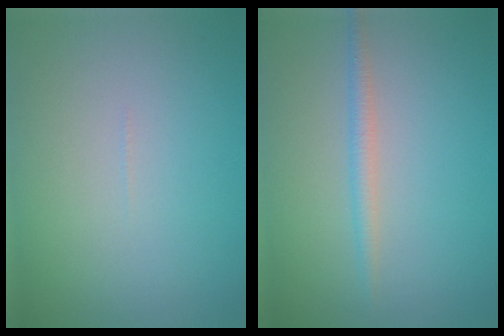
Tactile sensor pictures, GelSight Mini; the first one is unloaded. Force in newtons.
{"total": 1.7, "press": 1.7, "slide": 0.0}